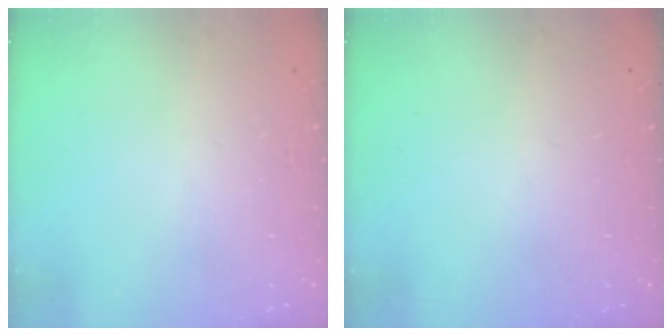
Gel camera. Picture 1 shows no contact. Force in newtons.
{"total": 0.0}